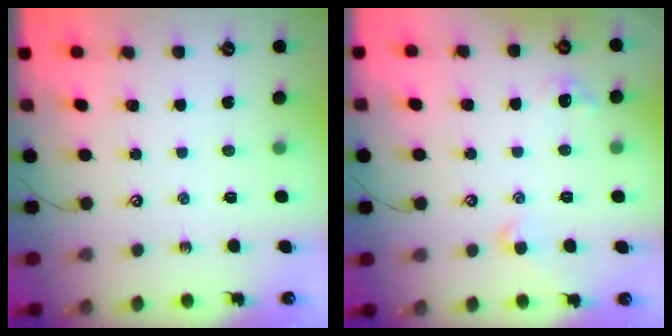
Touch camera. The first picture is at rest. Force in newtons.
{"total": 2.6, "press": 2.5, "slide": 0.6}